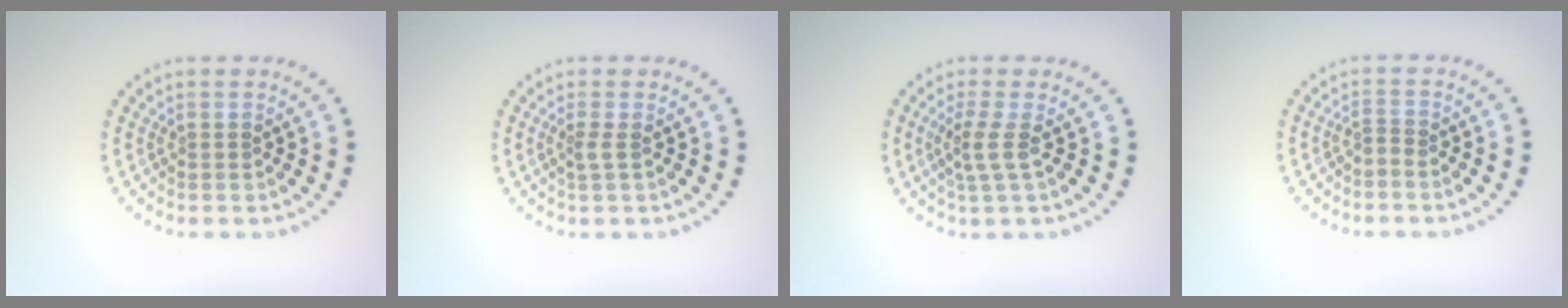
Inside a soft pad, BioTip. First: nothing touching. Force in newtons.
{"total": 0.9, "press": 0.6, "slide": 0.7}
{"total": 2.1, "press": 1.5, "slide": 1.4}
{"total": 0.7, "press": 0.2, "slide": 0.6}